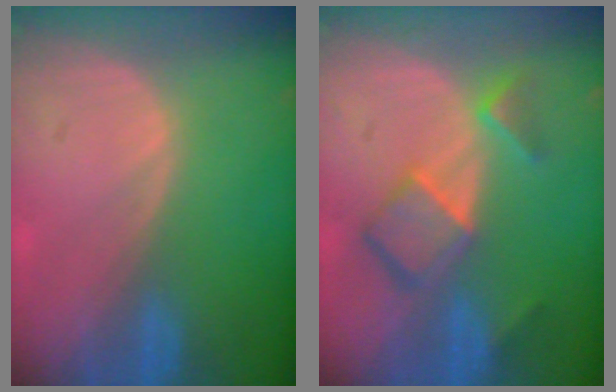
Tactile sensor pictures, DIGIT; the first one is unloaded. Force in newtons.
{"total": 7.2, "press": 6.2, "slide": 3.6}